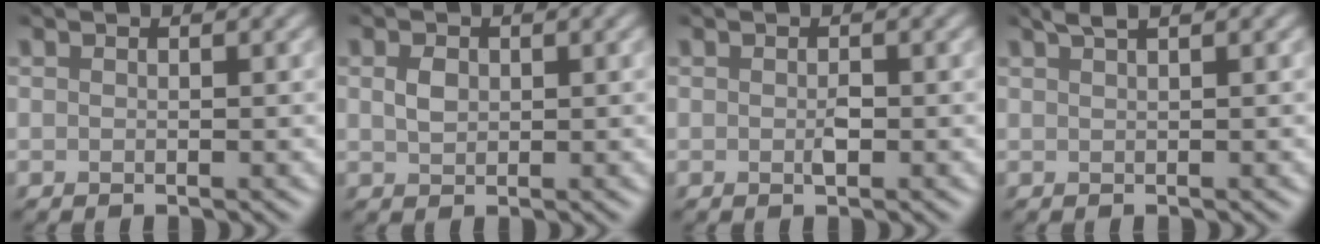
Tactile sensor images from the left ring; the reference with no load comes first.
{"total": 1.4, "force": [0.2, 1.1, 0.9], "torque": [-0.022, 0.002, 0.004]}
{"total": 1.0, "force": [-0.4, 0.4, 0.8], "torque": [-0.017, 0.000, -0.008]}
{"total": 1.7, "force": [1.1, 0.4, 1.3], "torque": [-0.010, 0.006, 0.012]}